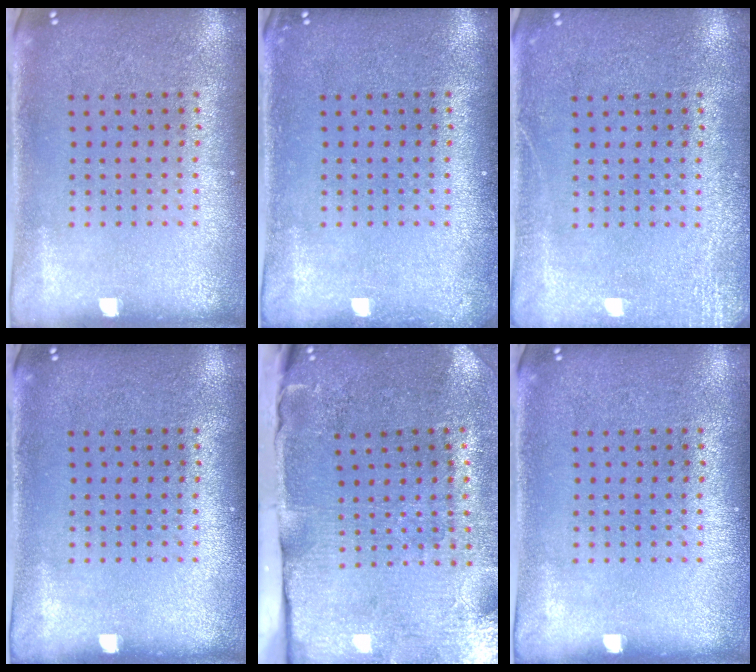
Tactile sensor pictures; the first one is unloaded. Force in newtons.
{"total": 0.6, "press": 0.6, "slide": 0.1}
{"total": 2.5, "press": 2.4, "slide": 0.3}
{"total": 0.0}
{"total": 4.7, "press": 3.8, "slide": 2.9}
{"total": 0.0}